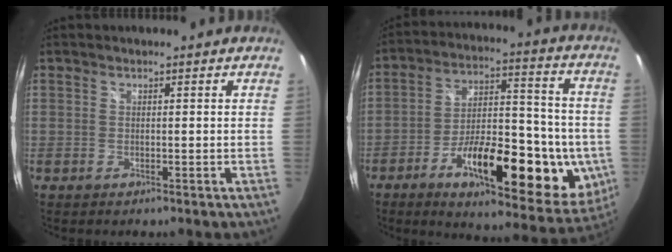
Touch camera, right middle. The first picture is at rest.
{"total": 25.4, "force": [-8.1, 10.4, 21.8], "torque": [-0.323, -0.003, -0.108]}